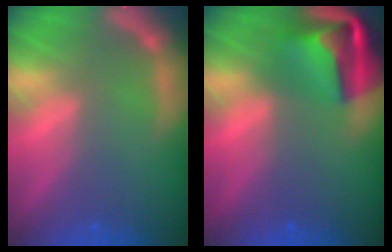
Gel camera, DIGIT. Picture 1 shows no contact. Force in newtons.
{"total": 8.4}